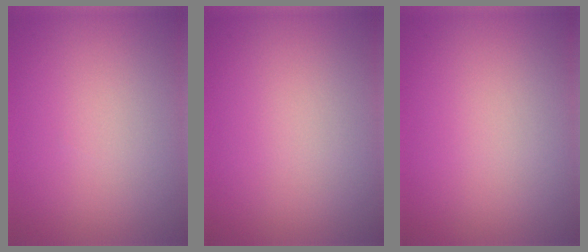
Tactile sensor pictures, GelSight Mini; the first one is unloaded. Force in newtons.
{"total": 0.0}
{"total": 0.0}